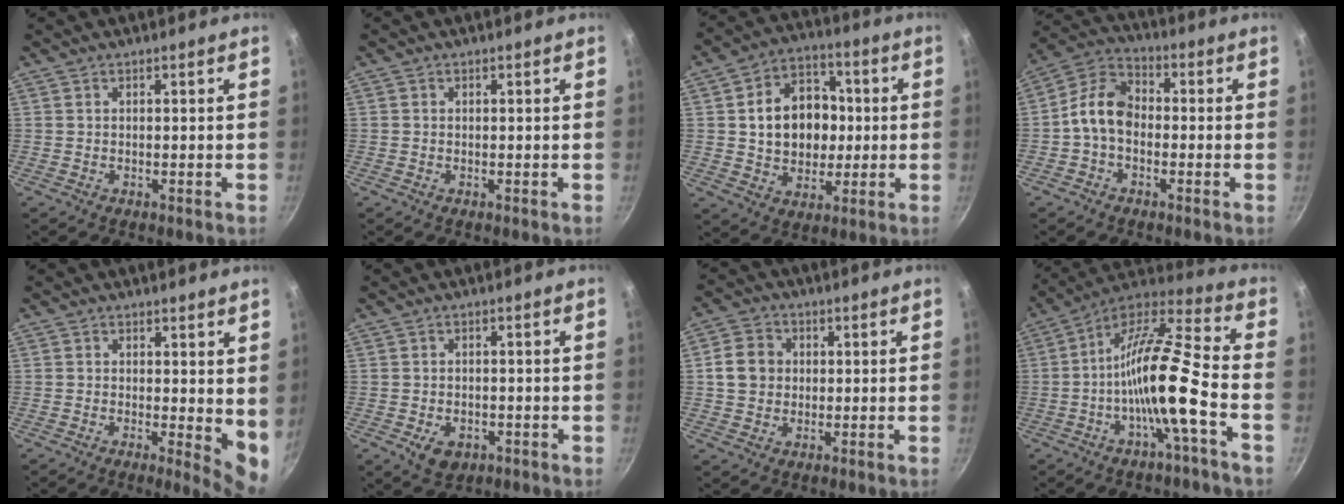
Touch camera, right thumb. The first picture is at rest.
{"total": 0.0}
{"total": 15.2, "force": [1.0, 12.0, 9.3], "torque": [-0.112, 0.022, 0.018]}
{"total": 9.0, "force": [-1.3, 6.2, 6.3], "torque": [-0.102, 0.034, -0.044]}
{"total": 6.0, "force": [0.6, 2.3, 5.5], "torque": [-0.065, -0.019, 0.006]}
{"total": 5.0, "force": [-1.8, 3.5, 3.1], "torque": [-0.044, 0.006, -0.020]}
{"total": 7.0, "force": [0.6, 6.1, 3.3], "torque": [-0.038, 0.008, 0.000]}
{"total": 16.6, "force": [-4.6, 2.3, 15.8], "torque": [-0.274, 0.038, -0.097]}